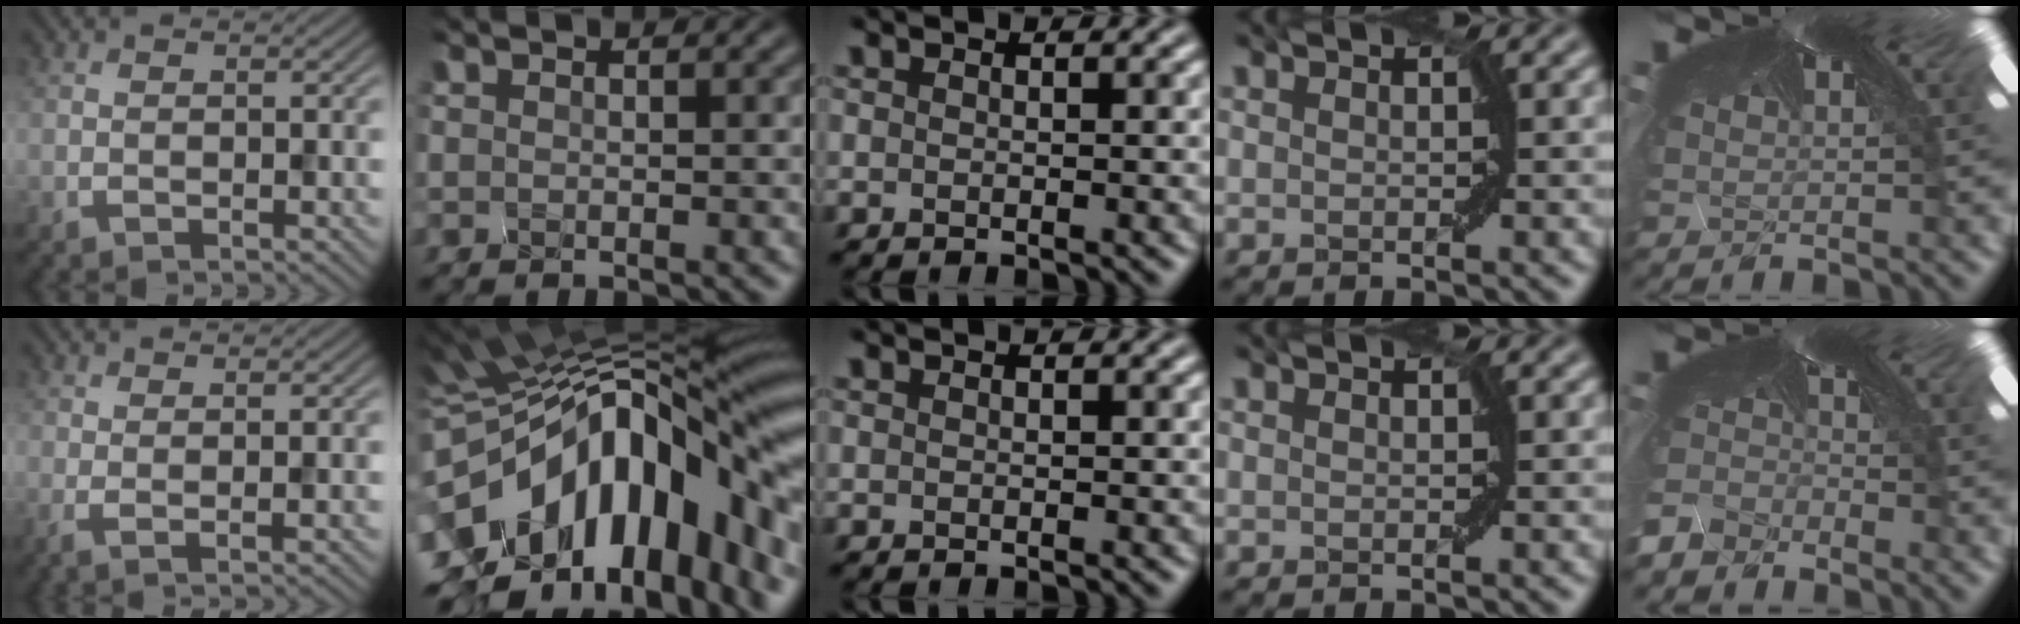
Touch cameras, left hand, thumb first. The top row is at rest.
{"thumb": {"total": 1.7, "force": [0.7, 0.4, 1.5], "torque": [-0.022, -0.003, 0.015]}, "index": {"total": 19.3, "force": [-3.1, 10.1, 16.1], "torque": [-0.264, -0.002, -0.063]}, "little": {"total": 8.5, "force": [-8.4, 1.5, 0.5], "torque": [-0.032, -0.046, -0.126]}}